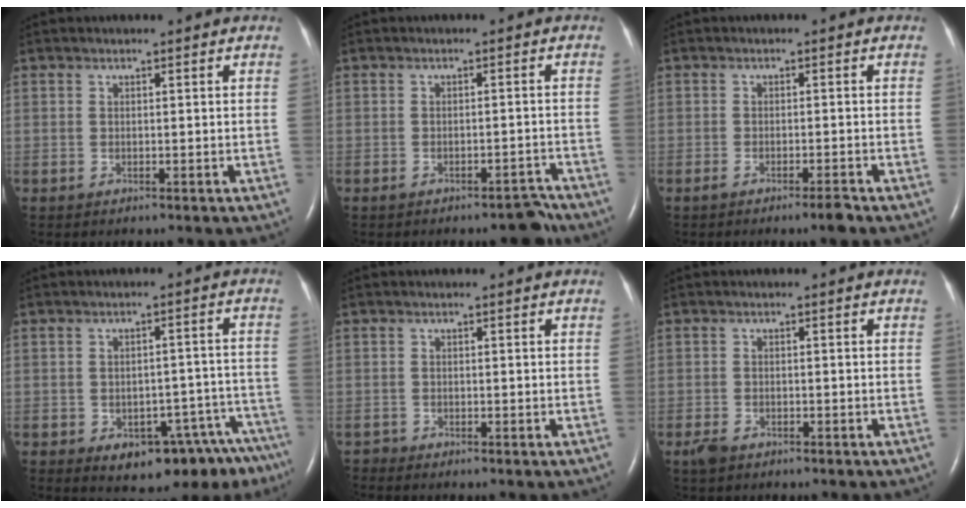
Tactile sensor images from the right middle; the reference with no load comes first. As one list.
[{"total": 3.0, "force": [-2.6, 1.1, 1.0], "torque": [-0.006, 0.013, -0.031]}, {"total": 2.1, "force": [-1.6, -0.1, 1.3], "torque": [-0.026, -0.003, -0.027]}, {"total": 12.3, "force": [-9.0, 5.3, 6.5], "torque": [-0.025, 0.038, -0.110]}, {"total": 0.7, "force": [-0.6, 0.0, -0.3], "torque": [0.002, -0.004, -0.012]}, {"total": 2.3, "force": [-1.6, 1.2, 1.2], "torque": [-0.031, -0.002, -0.023]}]